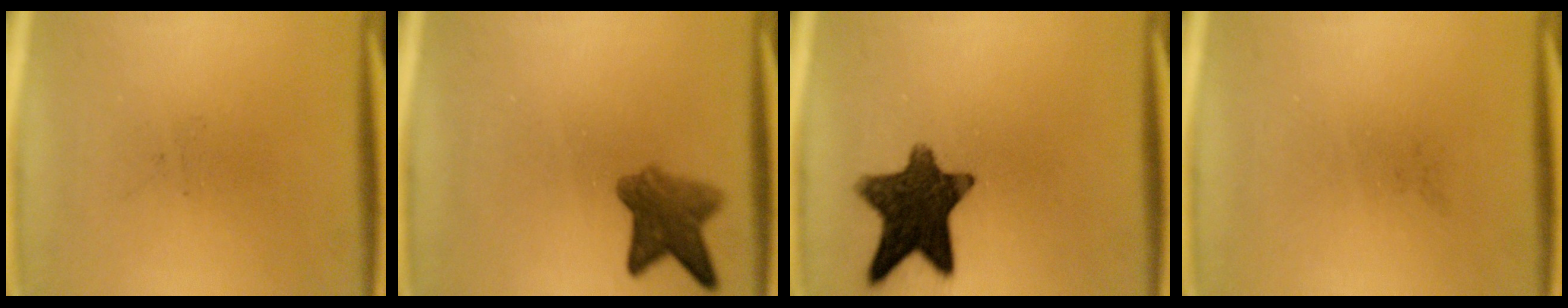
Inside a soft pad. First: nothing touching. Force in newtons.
{"total": 5.7}
{"total": 12.3}
{"total": 0.0}